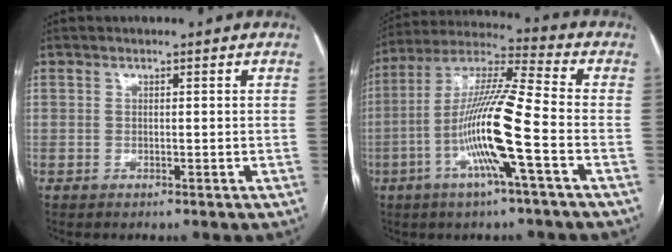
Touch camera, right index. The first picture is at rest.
{"total": 14.9, "force": [-4.4, -0.3, 14.2], "torque": [-0.278, 0.001, -0.092]}